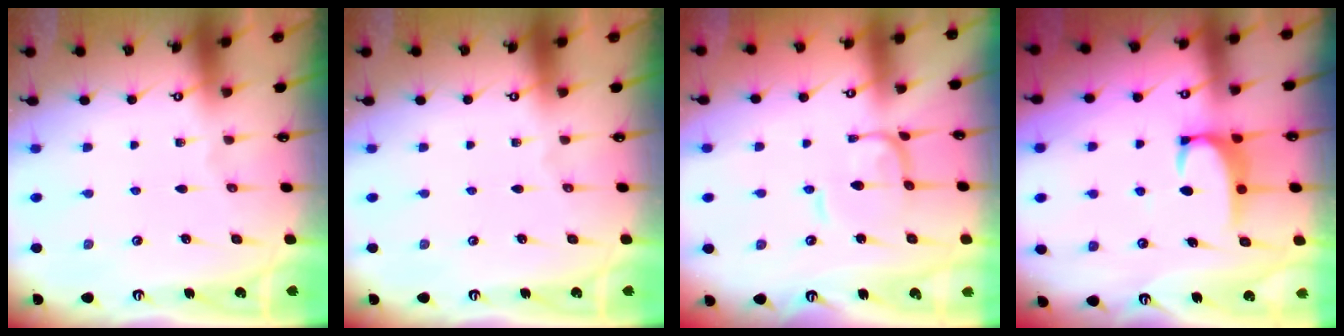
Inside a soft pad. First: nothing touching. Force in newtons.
{"total": 0.0}
{"total": 1.0, "press": 0.9, "slide": 0.4}
{"total": 2.5, "press": 2.5, "slide": 0.5}